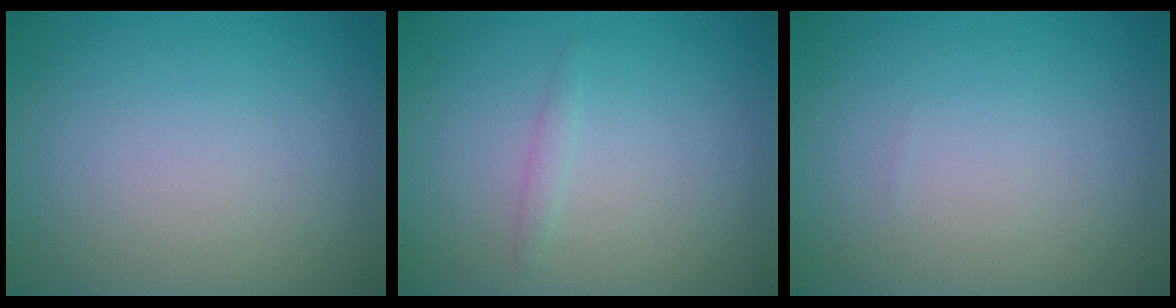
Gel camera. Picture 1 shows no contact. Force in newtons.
{"total": 0.8, "press": 0.8, "slide": 0.1}
{"total": 0.0}